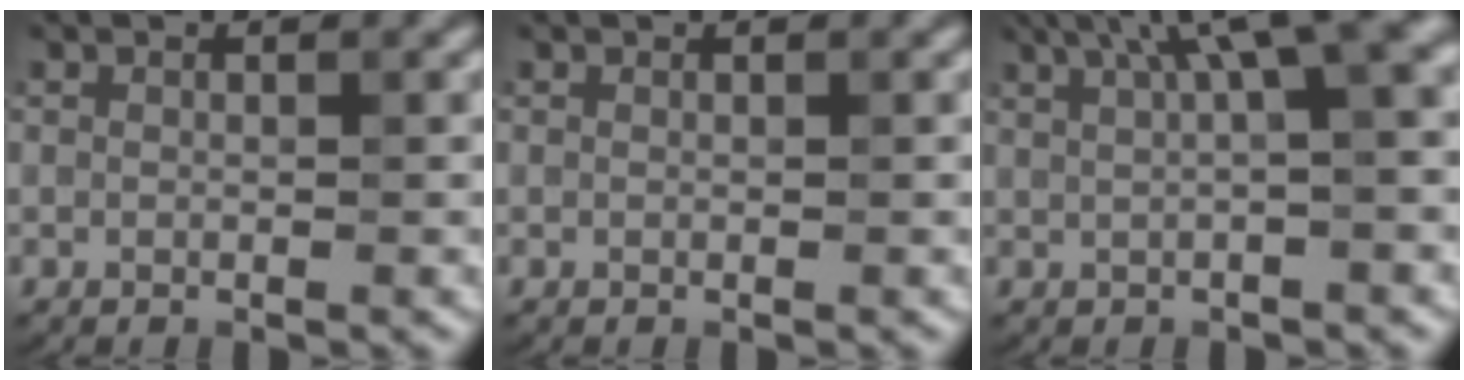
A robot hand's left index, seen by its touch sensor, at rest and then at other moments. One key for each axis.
{"total": 0.0}
{"total": 8.1, "fx": 3.5, "fy": 2.2, "fz": 7.0, "tx": -0.069, "ty": 0.033, "tz": 0.051}